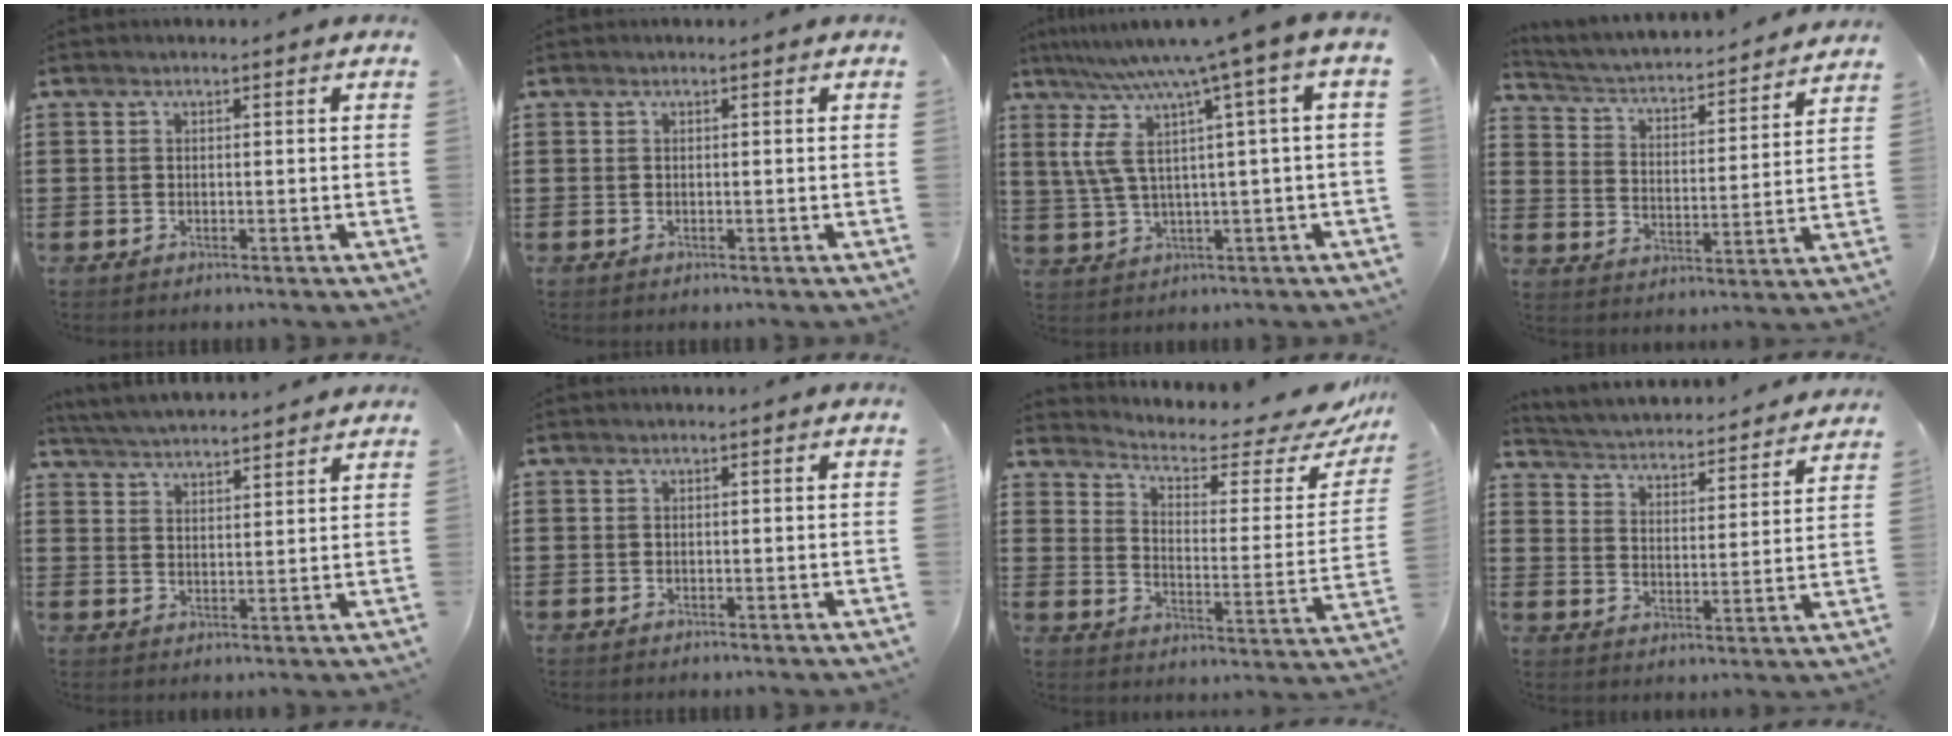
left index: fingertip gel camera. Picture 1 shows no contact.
{"total": 0.0}
{"total": 8.7, "force": [3.1, 0.3, 8.1], "torque": [-0.185, -0.031, 0.039]}
{"total": 2.7, "force": [2.5, 0.3, 0.8], "torque": [-0.033, -0.028, 0.030]}
{"total": 4.1, "force": [4.1, -0.3, 0.3], "torque": [-0.023, -0.020, 0.073]}
{"total": 0.0}
{"total": 4.5, "force": [3.5, 1.3, 2.5], "torque": [-0.052, -0.033, 0.052]}
{"total": 3.0, "force": [3.0, -0.2, -0.1], "torque": [-0.020, -0.033, 0.041]}